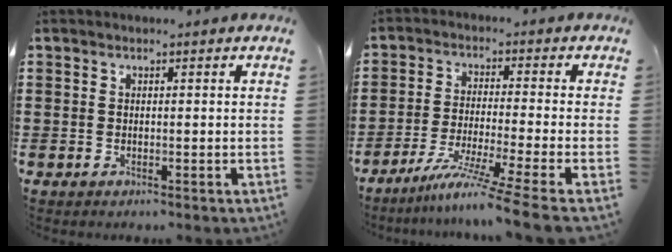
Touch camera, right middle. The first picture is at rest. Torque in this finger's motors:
{"motor_torque": [1.58, -0.56, 0.39, 0.17]}